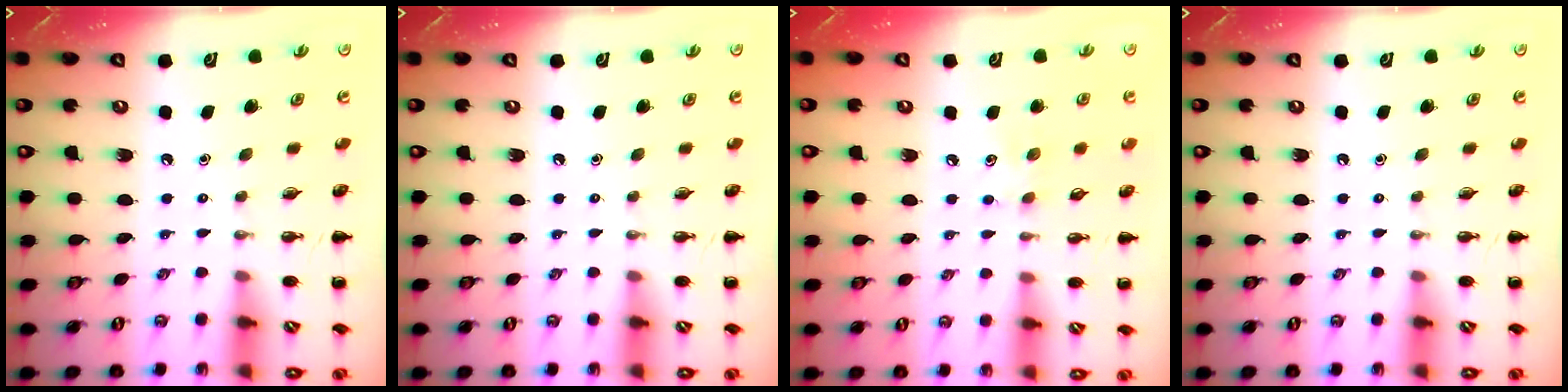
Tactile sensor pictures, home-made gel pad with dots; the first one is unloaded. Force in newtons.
{"total": 0.0}
{"total": 4.6, "press": 4.4, "slide": 1.1}
{"total": 0.0}